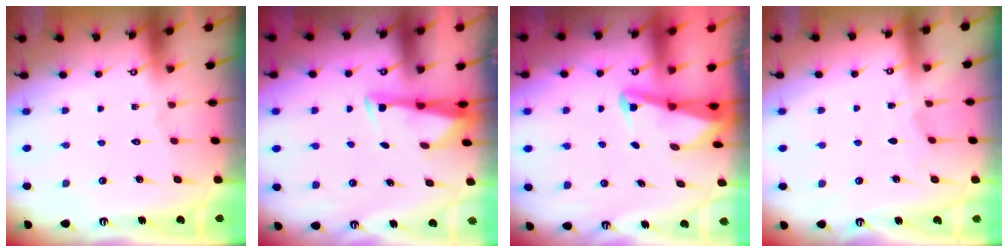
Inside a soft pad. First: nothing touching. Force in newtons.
{"total": 3.3, "press": 3.2, "slide": 0.8}
{"total": 2.6, "press": 2.5, "slide": 0.6}
{"total": 2.8, "press": 2.8, "slide": 0.4}